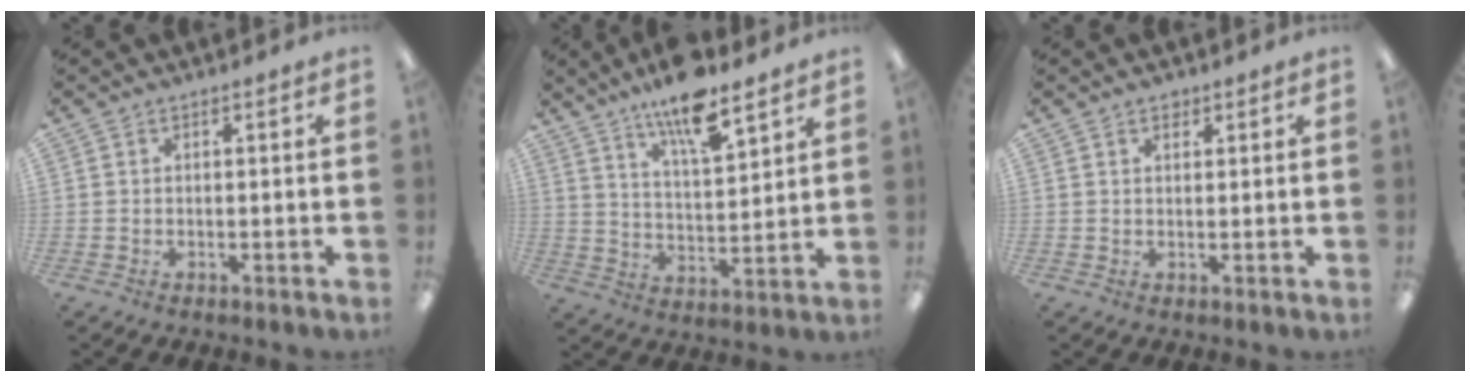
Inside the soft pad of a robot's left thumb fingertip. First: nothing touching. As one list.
[{"total": 12.8, "force": [9.9, 3.4, 7.3], "torque": [-0.127, -0.052, 0.170]}, {"total": 1.7, "force": [1.2, 0.9, 0.7], "torque": [0.001, -0.006, 0.019]}]